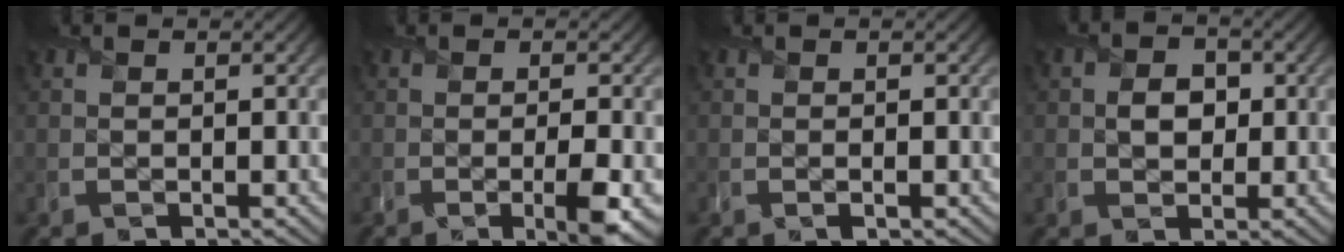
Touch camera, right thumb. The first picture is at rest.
{"total": 3.8, "force": [-1.1, 0.6, 3.5], "torque": [-0.061, -0.003, -0.020]}
{"total": 0.0}
{"total": 3.1, "force": [0.1, 2.5, 1.8], "torque": [-0.037, -0.002, -0.006]}